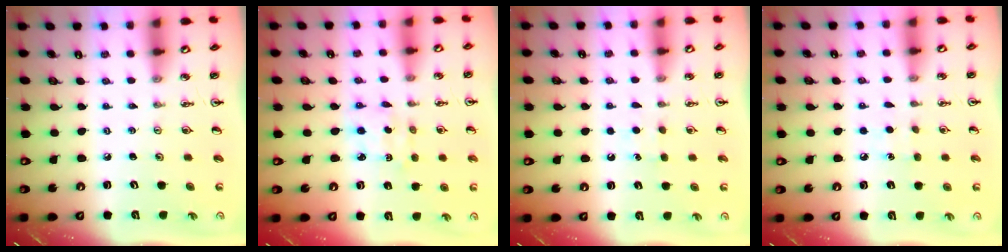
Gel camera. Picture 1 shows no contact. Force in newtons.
{"total": 2.7, "press": 2.7, "slide": 0.0}
{"total": 4.8, "press": 4.7, "slide": 0.6}
{"total": 6.3, "press": 6.3, "slide": 0.8}